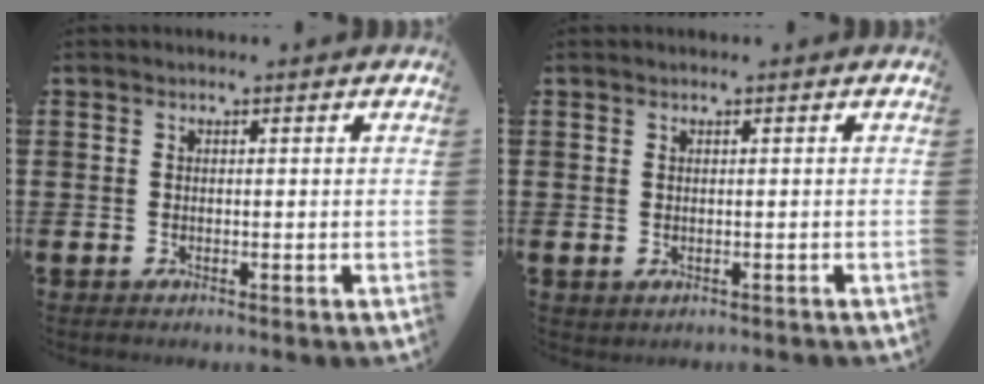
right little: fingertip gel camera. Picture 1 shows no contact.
{"total": 0.0}